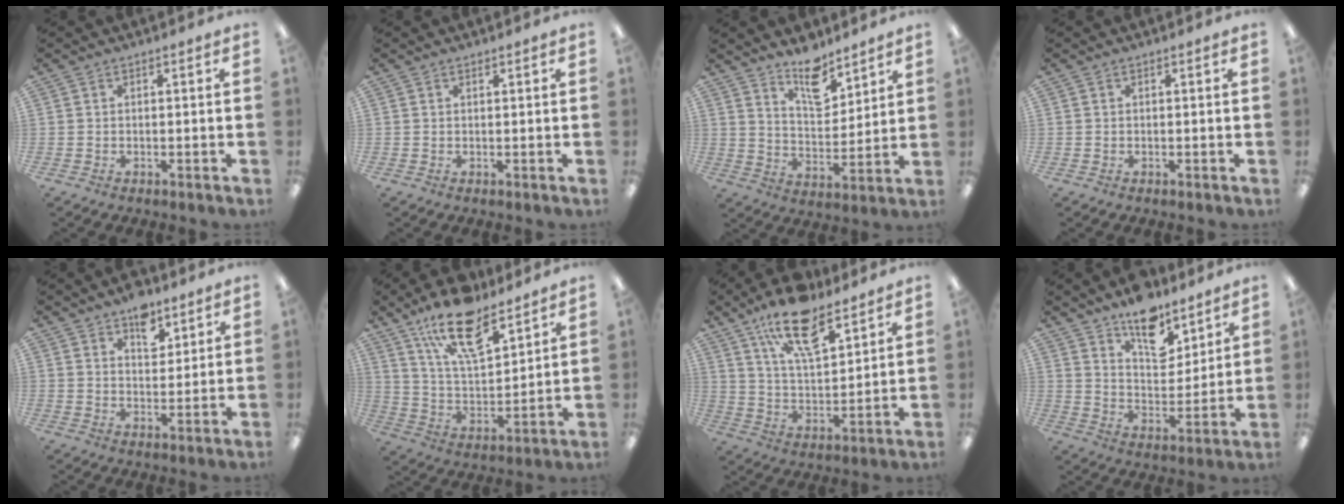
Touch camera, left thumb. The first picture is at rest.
{"total": 0.6, "force": [0.5, 0.1, 0.2], "torque": [-0.005, 0.002, 0.009]}
{"total": 10.8, "force": [8.8, 4.3, 4.6], "torque": [-0.060, -0.059, 0.156]}
{"total": 0.0}
{"total": 7.6, "force": [5.2, 4.3, 3.6], "torque": [-0.031, -0.028, 0.086]}
{"total": 18.4, "force": [12.4, 7.2, 11.5], "torque": [-0.200, -0.059, 0.213]}
{"total": 17.2, "force": [11.3, 7.0, 10.9], "torque": [-0.184, -0.047, 0.191]}
{"total": 13.1, "force": [9.9, 6.2, 6.0], "torque": [-0.077, -0.066, 0.175]}